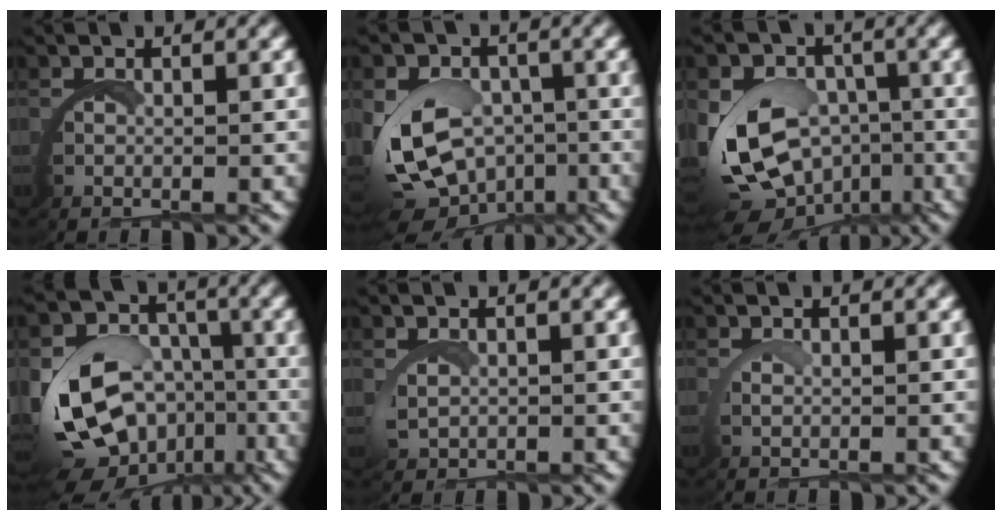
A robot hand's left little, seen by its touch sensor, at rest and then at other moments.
{"total": 7.3, "force": [-2.1, 6.0, 3.5], "torque": [-0.102, -0.044, -0.023]}
{"total": 8.6, "force": [-2.3, 7.0, 4.5], "torque": [-0.117, -0.055, -0.023]}
{"total": 9.9, "force": [-2.3, 7.9, 5.5], "torque": [-0.135, -0.044, -0.030]}
{"total": 1.2, "force": [0.9, 0.5, 0.6], "torque": [-0.038, -0.010, 0.024]}
{"total": 0.9, "force": [0.8, -0.3, 0.3], "torque": [-0.014, 0.000, 0.014]}